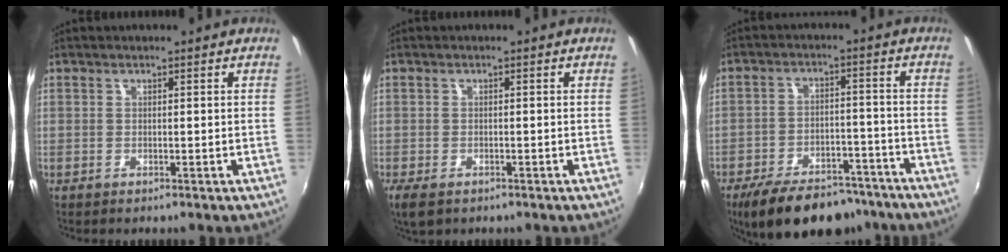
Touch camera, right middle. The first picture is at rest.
{"total": 4.1, "force": [-2.6, 2.0, 2.4], "torque": [-0.054, -0.017, -0.044]}
{"total": 18.1, "force": [-14.4, 7.3, 8.2], "torque": [-0.161, 0.003, -0.199]}